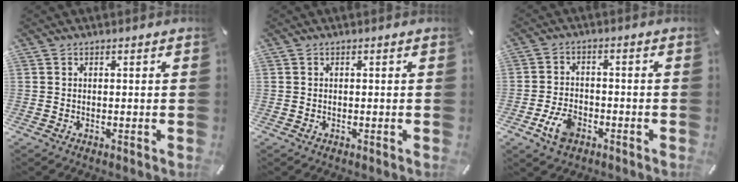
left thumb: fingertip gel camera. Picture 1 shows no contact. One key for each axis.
{"total": 0.0}
{"total": 6.6, "fx": -3.2, "fy": 4.2, "fz": 4.0, "tx": -0.093, "ty": 0.011, "tz": -0.062}